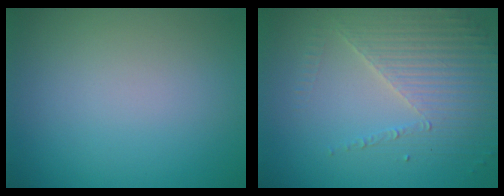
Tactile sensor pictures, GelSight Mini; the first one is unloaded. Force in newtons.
{"total": 4.1, "press": 3.7, "slide": 1.8}